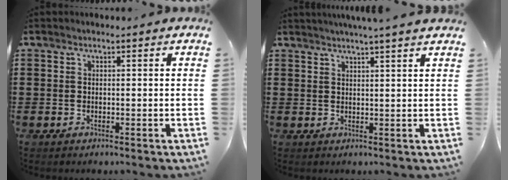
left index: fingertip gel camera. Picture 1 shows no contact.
{"total": 2.2, "force": [1.8, -0.9, 0.7], "torque": [-0.014, -0.005, 0.036]}